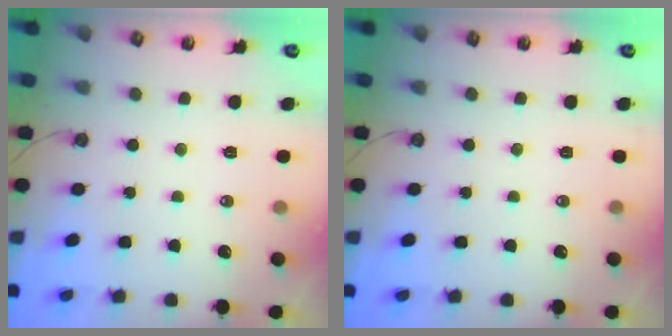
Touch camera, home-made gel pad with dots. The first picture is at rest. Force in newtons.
{"total": 0.0}